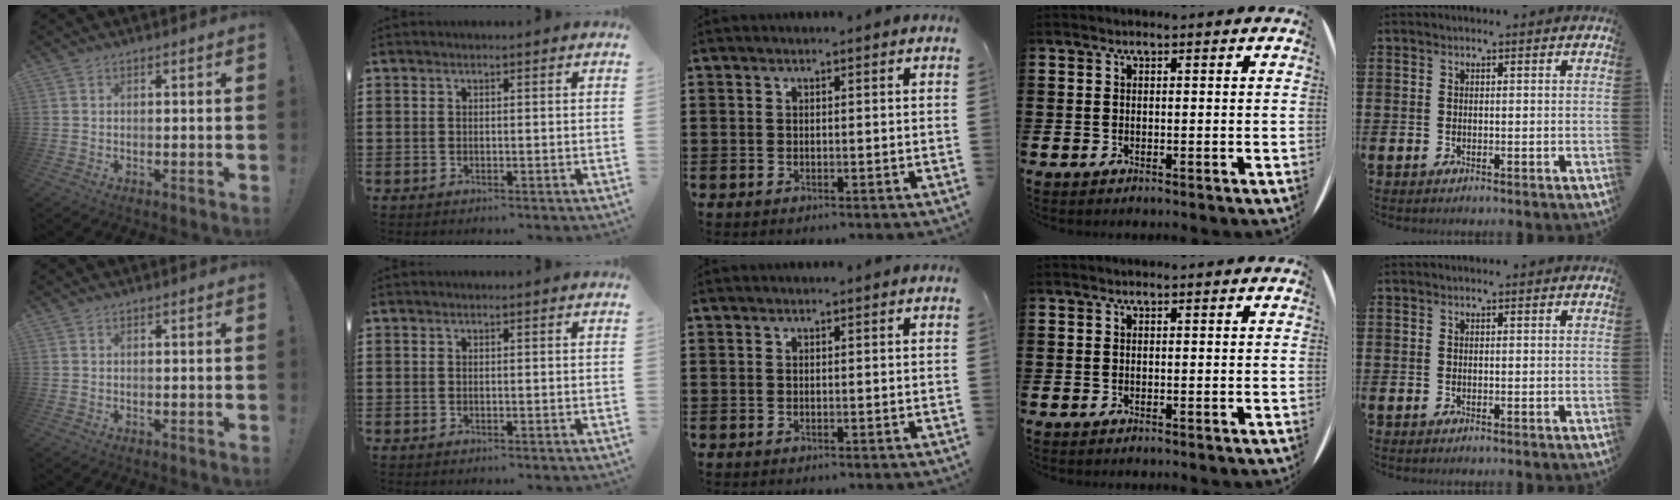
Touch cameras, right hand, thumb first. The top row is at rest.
{}